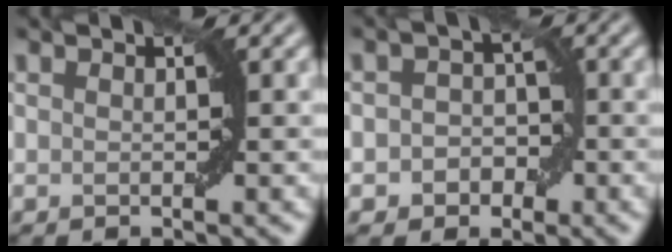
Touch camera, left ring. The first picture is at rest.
{"total": 2.7, "force": [-0.9, 2.2, 1.1], "torque": [0.005, 0.002, -0.022]}